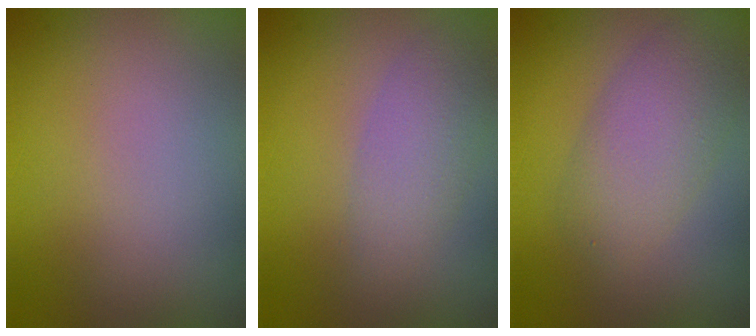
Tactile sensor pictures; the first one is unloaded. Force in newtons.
{"total": 2.8, "press": 2.8, "slide": 0.0}
{"total": 4.3, "press": 4.3, "slide": 0.1}